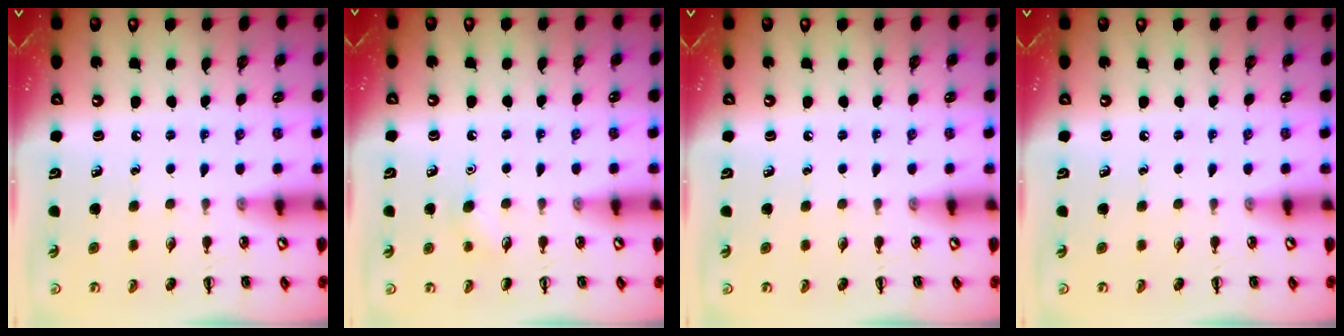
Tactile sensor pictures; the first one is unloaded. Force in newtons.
{"total": 4.7, "press": 4.5, "slide": 1.2}
{"total": 0.0}
{"total": 0.0}